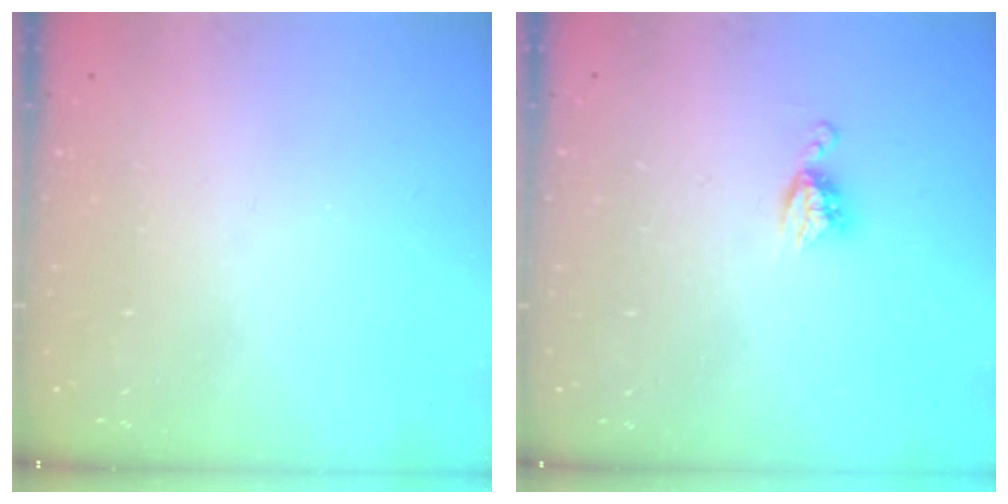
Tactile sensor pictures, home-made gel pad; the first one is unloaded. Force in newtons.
{"total": 6.1, "press": 6.1, "slide": 0.5}